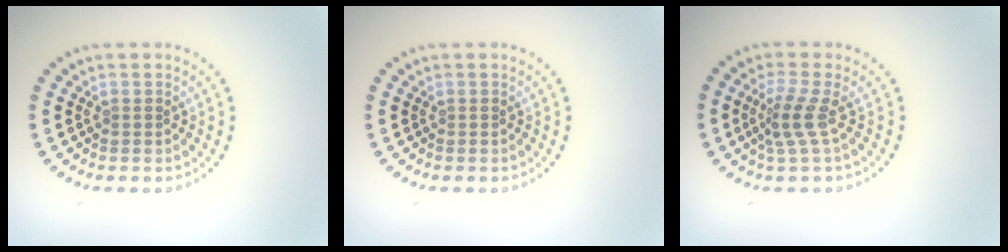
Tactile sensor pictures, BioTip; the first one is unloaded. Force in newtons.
{"total": 0.0}
{"total": 2.5, "press": 1.8, "slide": 1.7}